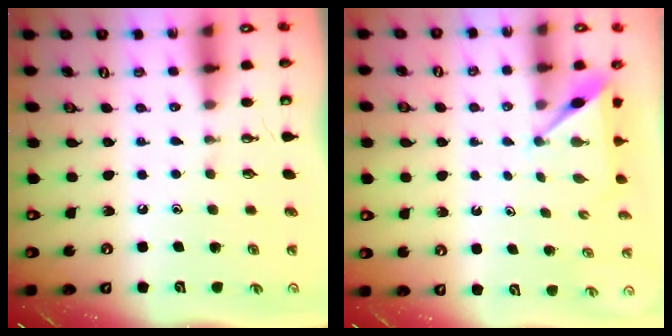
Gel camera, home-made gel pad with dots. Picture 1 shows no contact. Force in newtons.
{"total": 4.6, "press": 4.6, "slide": 0.4}